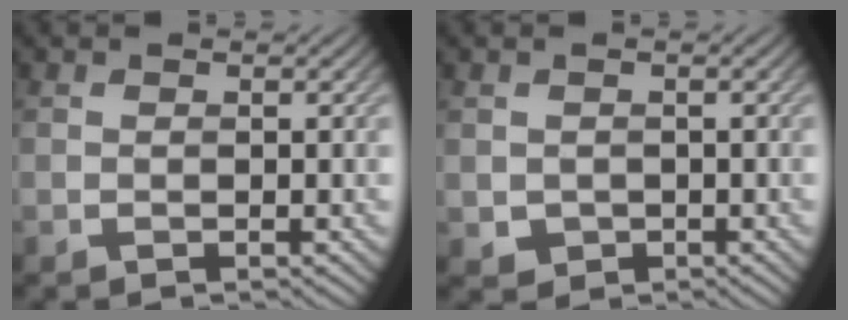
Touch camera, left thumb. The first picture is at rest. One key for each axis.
{"total": 1.6, "fx": -0.1, "fy": 1.5, "fz": 0.3, "tx": -0.015, "ty": -0.011, "tz": -0.001}